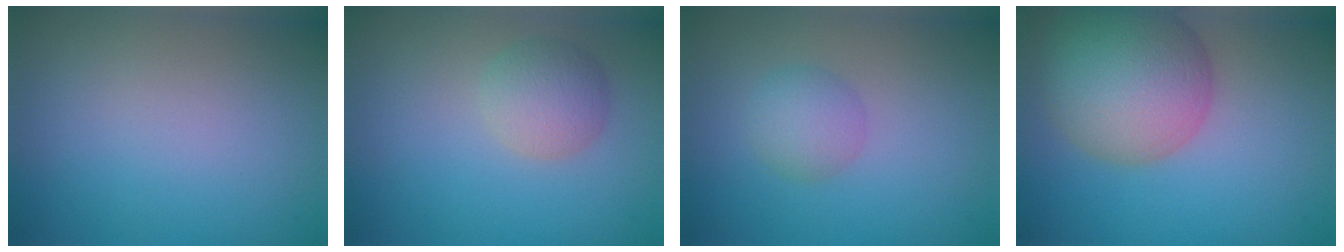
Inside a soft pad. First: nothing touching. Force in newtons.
{"total": 3.0, "press": 3.0, "slide": 0.0}
{"total": 2.2, "press": 2.2, "slide": 0.1}
{"total": 9.6, "press": 9.5, "slide": 0.6}